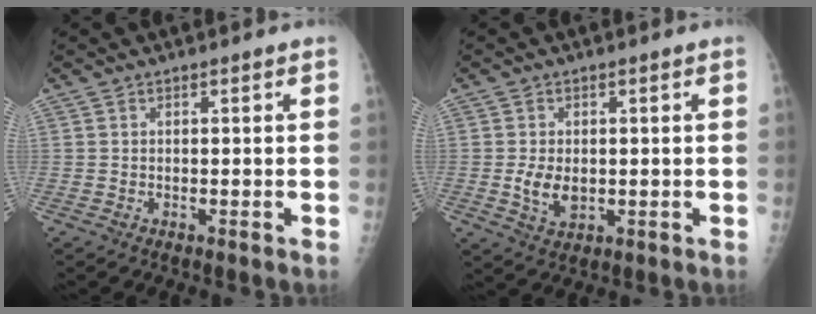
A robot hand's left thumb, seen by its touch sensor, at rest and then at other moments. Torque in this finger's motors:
{"motor_torque": [-0.04, 0.10, 0.15, -0.01, 0.05]}